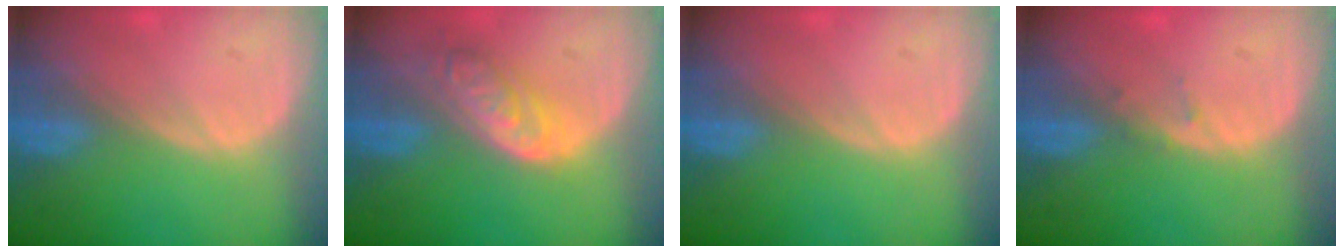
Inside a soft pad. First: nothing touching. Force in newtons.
{"total": 6.2, "press": 5.6, "slide": 2.7}
{"total": 0.0}
{"total": 0.9, "press": 0.6, "slide": 0.6}